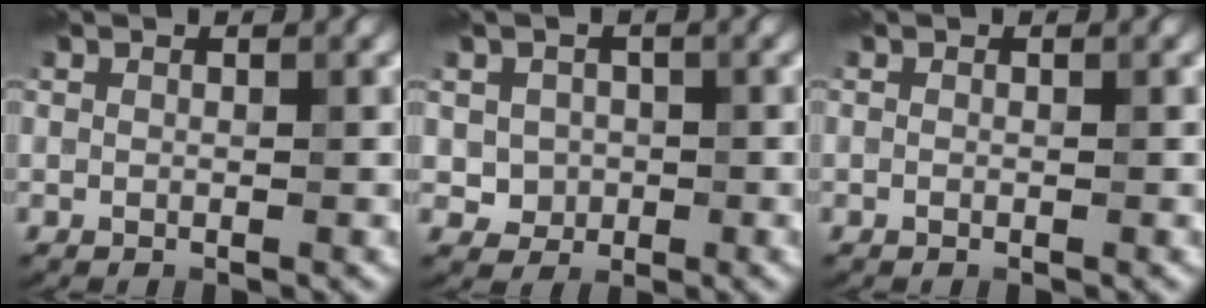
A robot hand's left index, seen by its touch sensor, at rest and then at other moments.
{"total": 2.1, "force": [-0.1, 1.9, 0.8], "torque": [-0.009, -0.001, -0.004]}
{"total": 0.0}